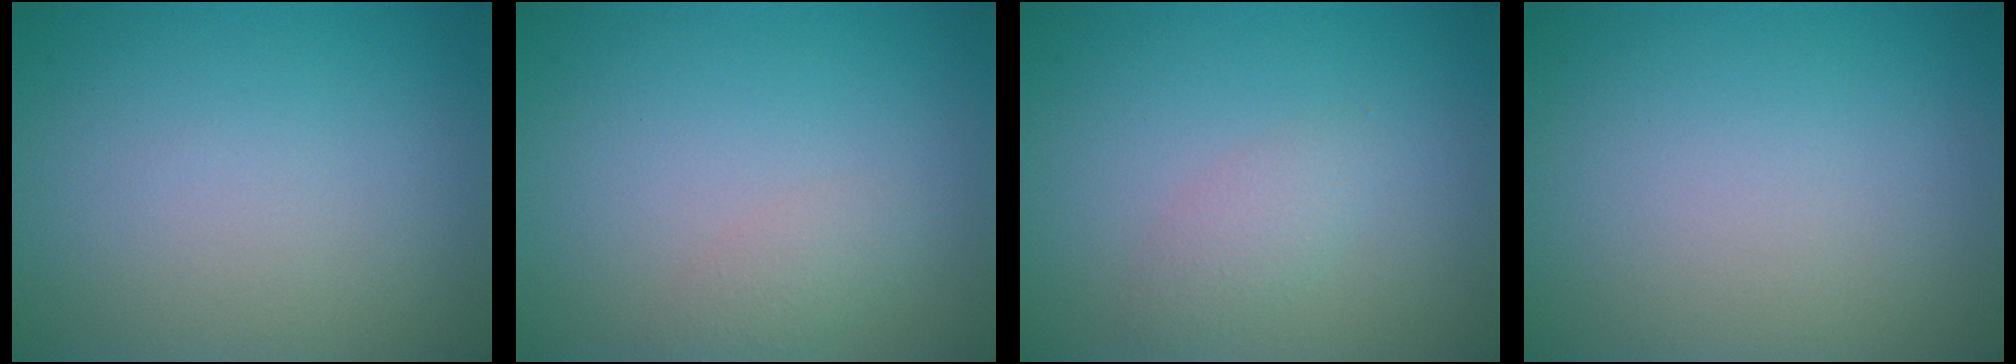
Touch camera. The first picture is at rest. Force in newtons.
{"total": 1.4, "press": 1.4, "slide": 0.1}
{"total": 1.6, "press": 1.6, "slide": 0.1}
{"total": 0.0}